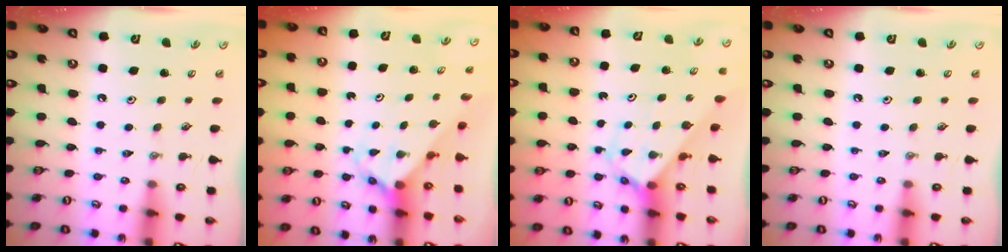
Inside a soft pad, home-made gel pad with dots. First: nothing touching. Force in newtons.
{"total": 3.5, "press": 3.5, "slide": 0.3}
{"total": 2.7, "press": 2.7, "slide": 0.2}
{"total": 0.0}